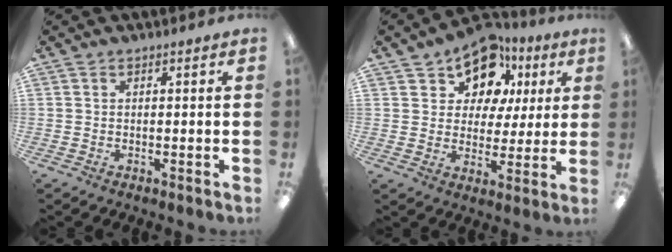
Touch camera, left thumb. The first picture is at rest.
{"total": 12.8, "force": [8.5, 8.3, 4.7], "torque": [-0.093, -0.048, 0.160]}